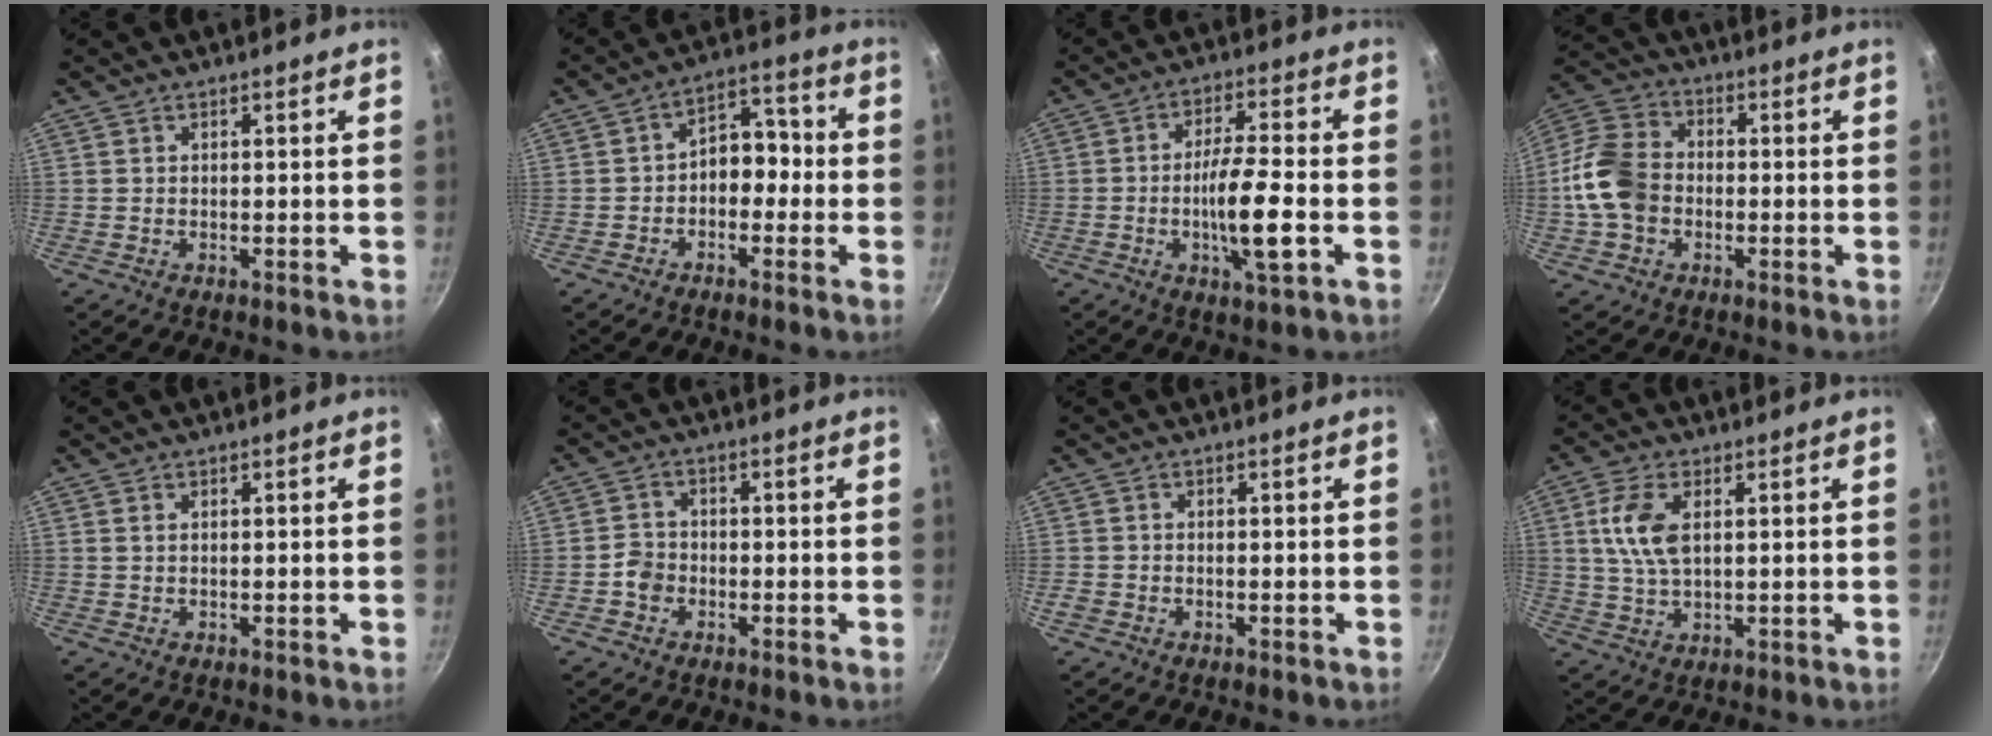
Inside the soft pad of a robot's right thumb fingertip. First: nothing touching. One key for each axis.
{"total": 7.2, "fx": -1.4, "fy": 5.1, "fz": 4.9, "tx": -0.022, "ty": 0.036, "tz": -0.034}
{"total": 10.3, "fx": -2.7, "fy": 1.9, "fz": 9.8, "tx": -0.172, "ty": 0.015, "tz": -0.049}
{"total": 11.7, "fx": -1.7, "fy": 8.8, "fz": 7.5, "tx": -0.128, "ty": 0.025, "tz": -0.050}
{"total": 0.6, "fx": 0.3, "fy": 0.2, "fz": 0.4, "tx": -0.009, "ty": 0.001, "tz": 0.006}
{"total": 3.2, "fx": -1.4, "fy": 2.6, "fz": 1.2, "tx": -0.007, "ty": 0.018, "tz": -0.029}
{"total": 0.8, "fx": -0.4, "fy": 0.6, "fz": 0.3, "tx": -0.008, "ty": 0.000, "tz": -0.008}
{"total": 8.2, "fx": 2.0, "fy": 4.3, "fz": 6.8, "tx": -0.134, "ty": 0.000, "tz": 0.039}